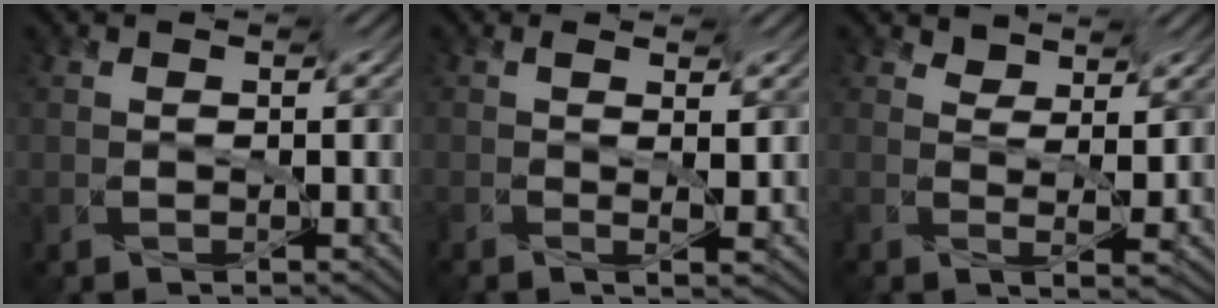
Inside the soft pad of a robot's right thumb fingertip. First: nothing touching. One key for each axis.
{"total": 1.2, "fx": 0.2, "fy": 0.0, "fz": 1.2, "tx": -0.023, "ty": -0.007, "tz": -0.001}
{"total": 1.9, "fx": 1.9, "fy": -0.1, "fz": 0.4, "tx": -0.010, "ty": -0.007, "tz": 0.023}